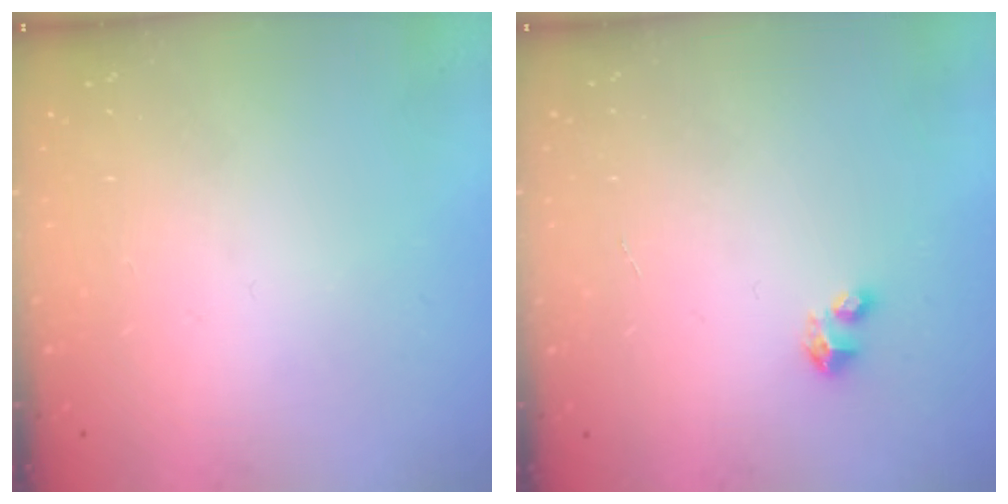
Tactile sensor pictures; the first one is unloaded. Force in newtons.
{"total": 2.8, "press": 2.8, "slide": 0.1}